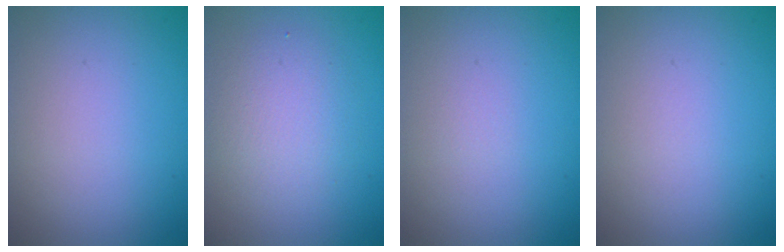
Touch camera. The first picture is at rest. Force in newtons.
{"total": 2.8, "press": 2.8, "slide": 0.2}
{"total": 0.0}
{"total": 0.0}